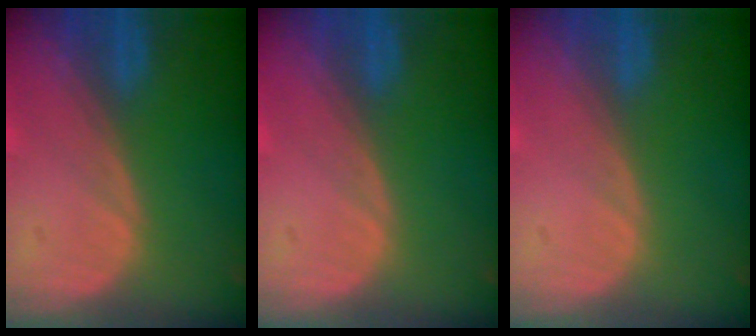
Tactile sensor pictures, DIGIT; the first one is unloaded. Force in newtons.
{"total": 0.0}
{"total": 0.0}